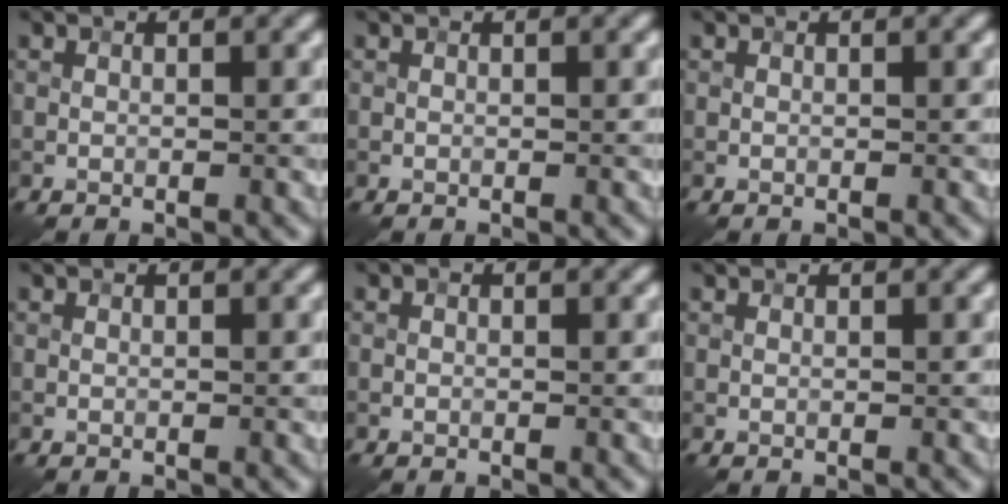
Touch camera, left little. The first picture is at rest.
{"total": 0.0}
{"total": 0.0}
{"total": 0.0}
{"total": 0.0}
{"total": 0.7, "force": [0.7, 0.1, 0.1], "torque": [-0.007, -0.001, 0.006]}